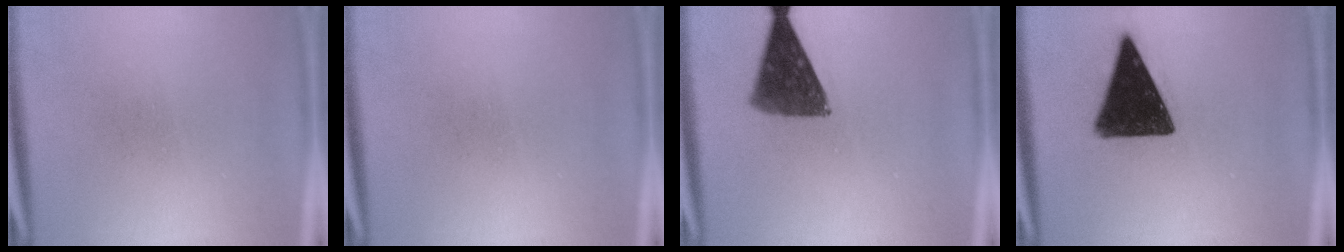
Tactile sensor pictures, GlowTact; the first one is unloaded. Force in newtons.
{"total": 0.0}
{"total": 10.4}
{"total": 16.0}